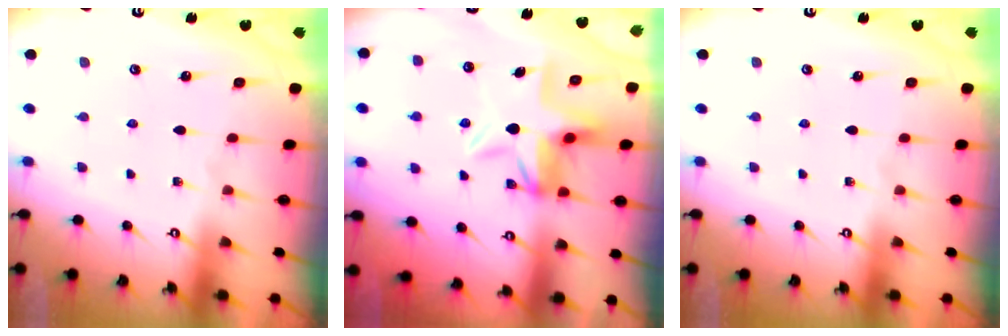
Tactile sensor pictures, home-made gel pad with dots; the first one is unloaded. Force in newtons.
{"total": 6.9, "press": 6.5, "slide": 2.4}
{"total": 0.0}